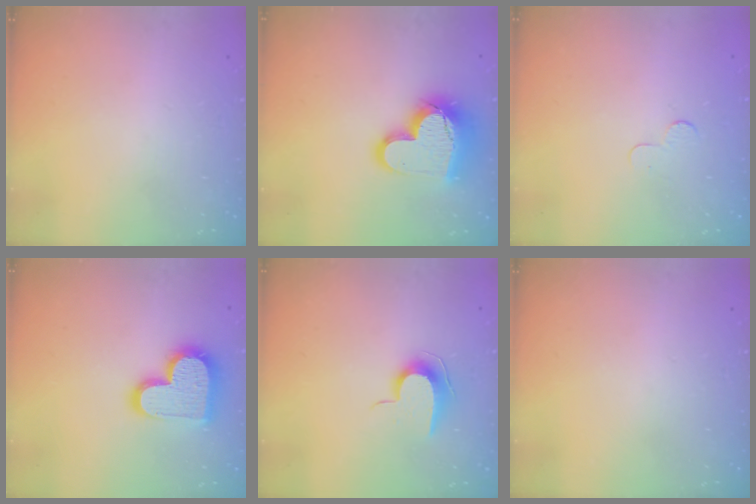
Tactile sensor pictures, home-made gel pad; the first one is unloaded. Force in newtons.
{"total": 17.9, "press": 17.8, "slide": 1.4}
{"total": 2.5, "press": 2.5, "slide": 0.2}
{"total": 17.6, "press": 17.6, "slide": 1.3}
{"total": 8.3, "press": 8.2, "slide": 0.8}
{"total": 0.0}